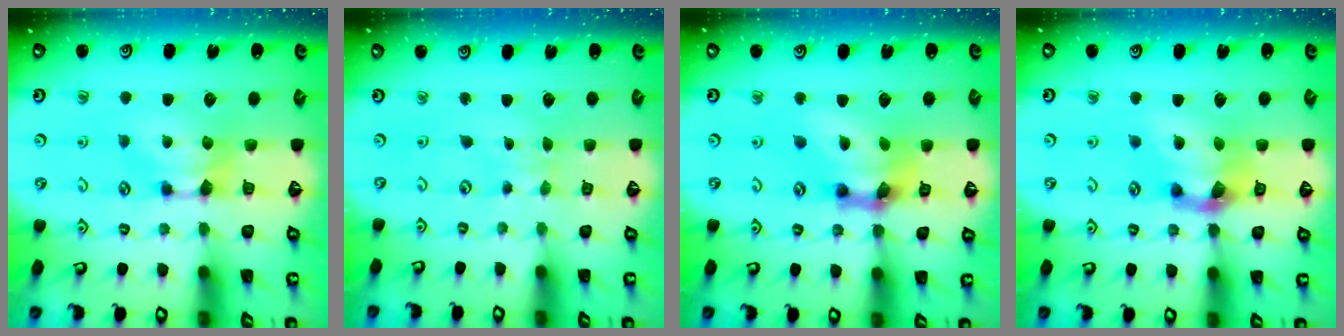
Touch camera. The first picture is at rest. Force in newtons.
{"total": 3.1, "press": 3.1, "slide": 0.2}
{"total": 7.7, "press": 7.2, "slide": 2.8}
{"total": 5.2, "press": 4.9, "slide": 1.9}